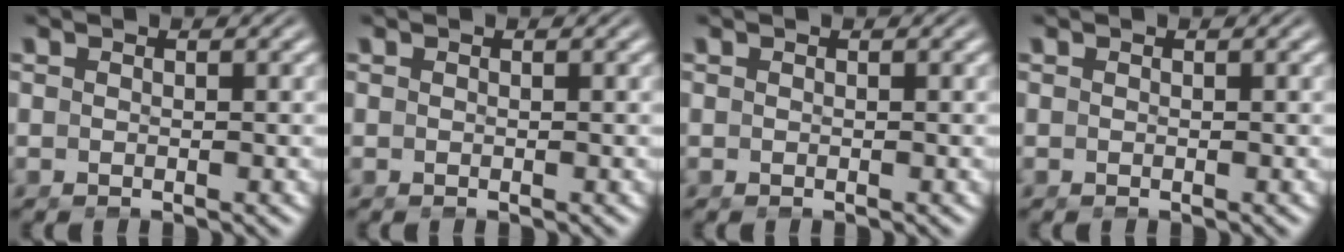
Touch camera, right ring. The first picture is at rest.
{"total": 0.0}
{"total": 0.0}
{"total": 0.0}